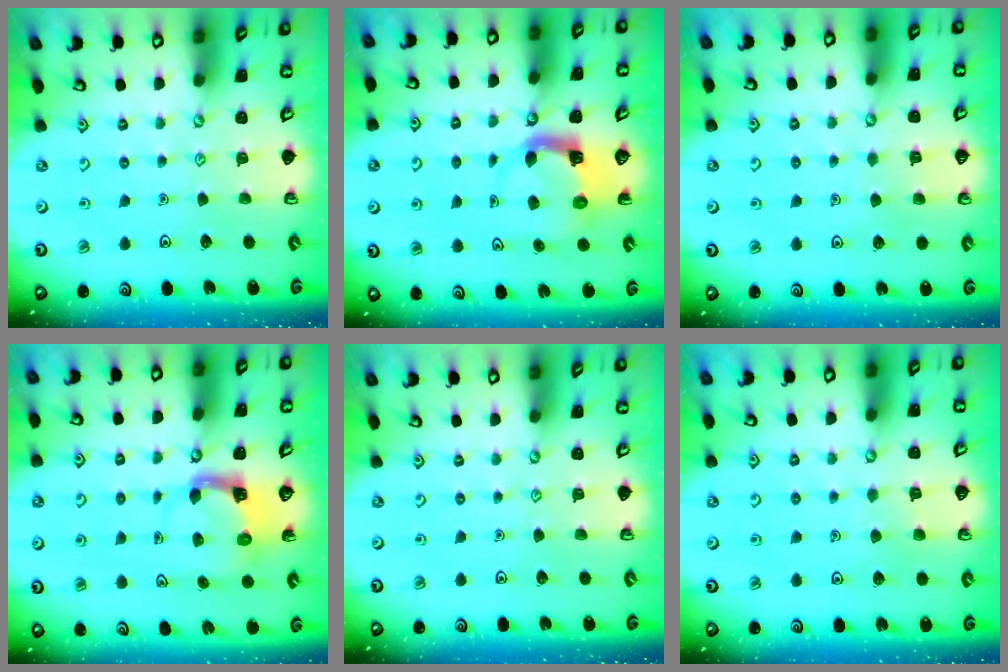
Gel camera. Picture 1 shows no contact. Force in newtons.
{"total": 3.9, "press": 3.9, "slide": 0.2}
{"total": 3.5, "press": 3.5, "slide": 0.2}
{"total": 3.7, "press": 3.7, "slide": 0.4}
{"total": 0.0}
{"total": 3.4, "press": 3.4, "slide": 0.3}